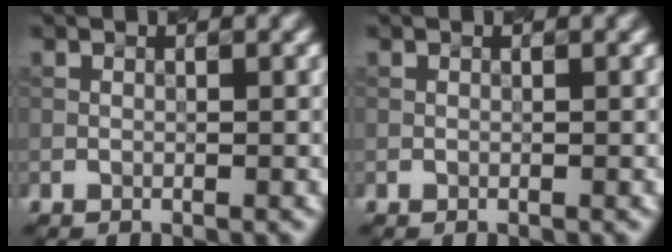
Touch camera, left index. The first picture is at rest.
{"total": 0.0}